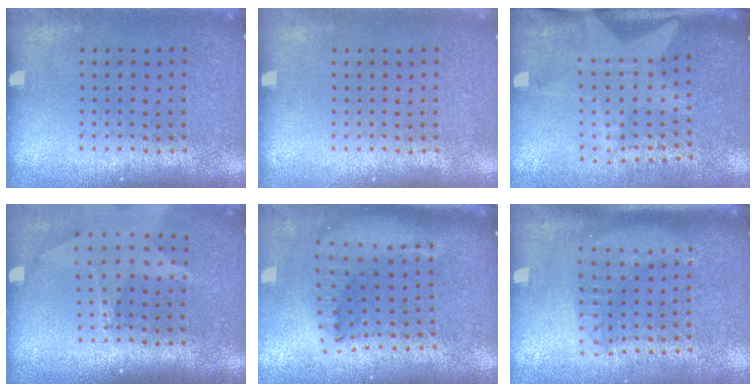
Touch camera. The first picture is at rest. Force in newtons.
{"total": 0.0}
{"total": 1.9, "press": 1.6, "slide": 1.0}
{"total": 1.8, "press": 1.5, "slide": 1.0}
{"total": 2.2, "press": 1.7, "slide": 1.4}
{"total": 1.8, "press": 1.5, "slide": 0.9}